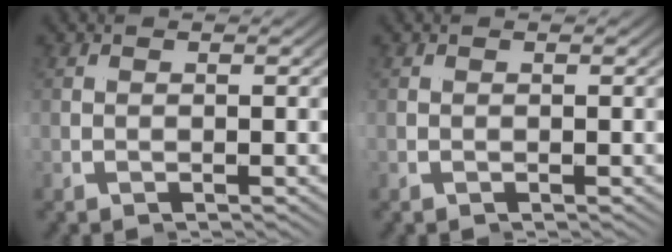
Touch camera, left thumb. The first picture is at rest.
{"total": 0.0}